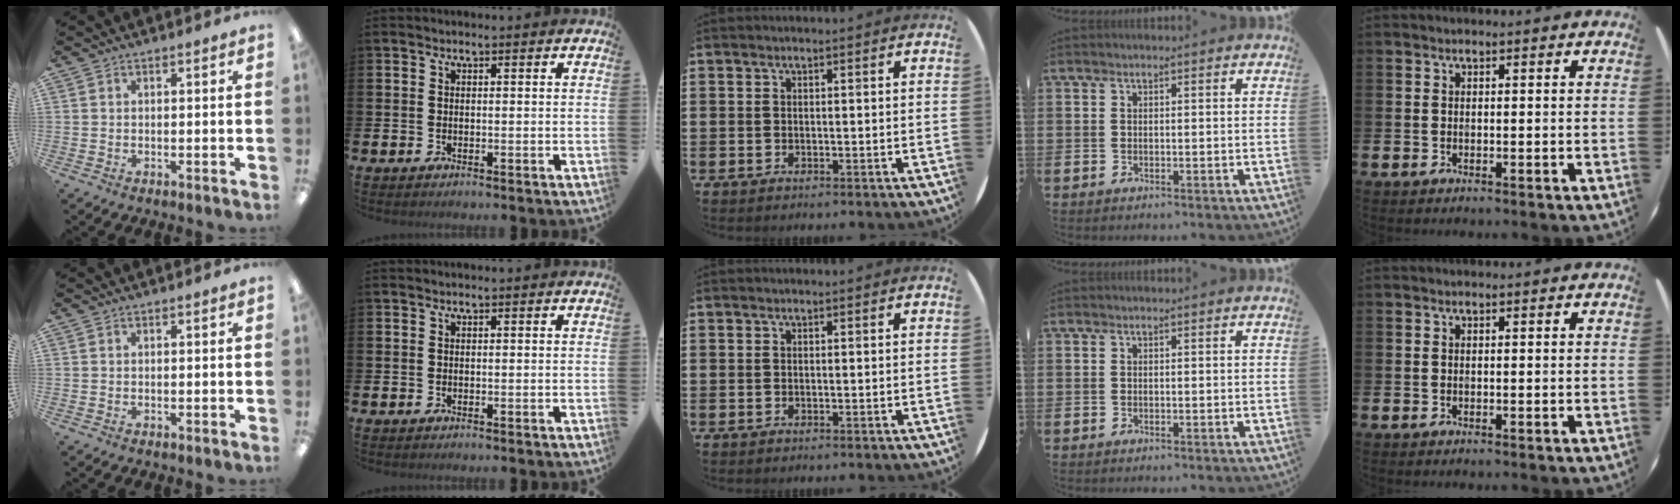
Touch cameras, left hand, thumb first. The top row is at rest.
{}